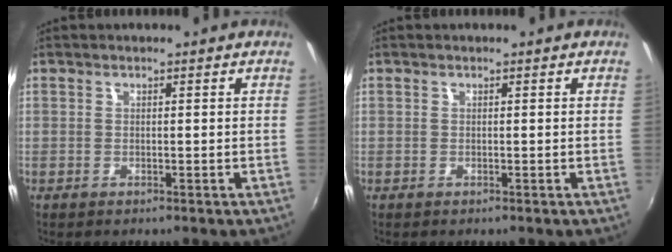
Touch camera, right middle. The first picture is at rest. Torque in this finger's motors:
{"motor_torque": [-0.13, 0.04, -0.03, -0.01]}